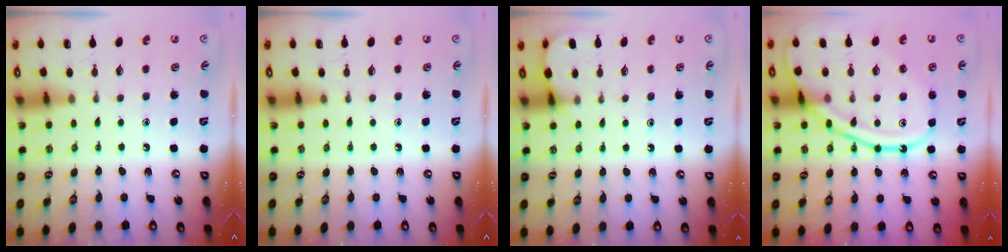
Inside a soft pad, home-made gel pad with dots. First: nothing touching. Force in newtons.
{"total": 0.0}
{"total": 3.3, "press": 3.3, "slide": 0.3}
{"total": 16.3, "press": 16.3, "slide": 1.3}